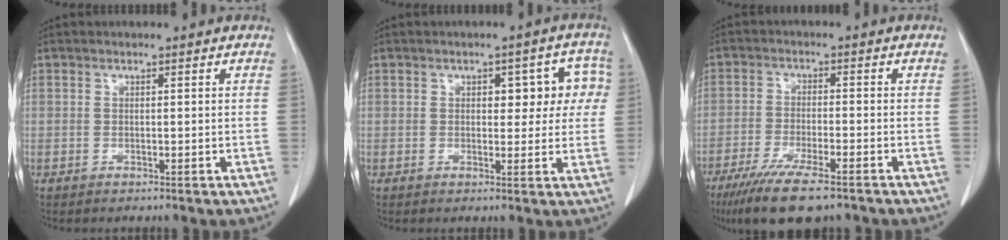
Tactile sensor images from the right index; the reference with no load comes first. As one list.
[{"total": 6.2, "force": [1.3, 3.5, 5.0], "torque": [-0.042, 0.030, 0.016]}, {"total": 10.8, "force": [-7.8, 1.8, 7.2], "torque": [-0.121, -0.024, -0.125]}]